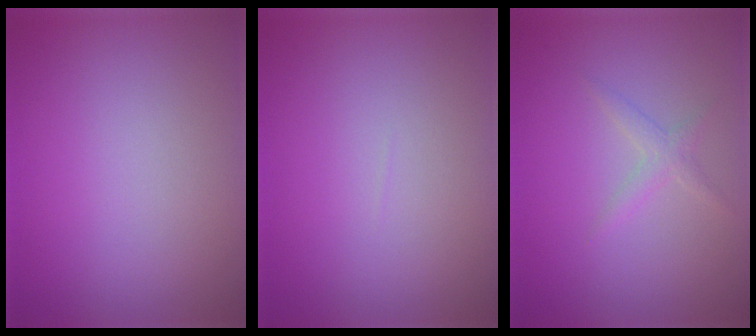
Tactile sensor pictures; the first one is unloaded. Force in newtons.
{"total": 0.0}
{"total": 1.3, "press": 1.3, "slide": 0.1}